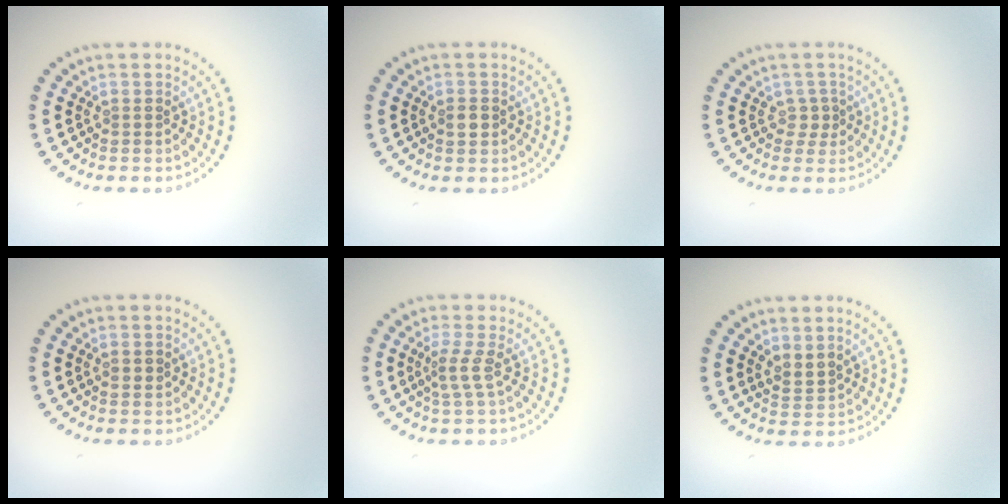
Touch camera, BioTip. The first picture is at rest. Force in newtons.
{"total": 1.5, "press": 1.5, "slide": 0.3}
{"total": 1.2, "press": 0.9, "slide": 0.7}
{"total": 1.0, "press": 1.0, "slide": 0.1}
{"total": 2.0, "press": 1.3, "slide": 1.5}
{"total": 1.8, "press": 1.4, "slide": 1.1}